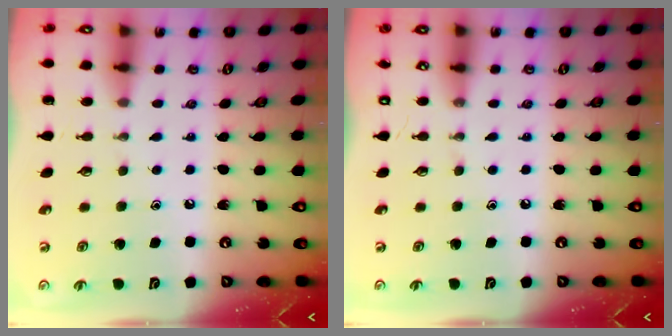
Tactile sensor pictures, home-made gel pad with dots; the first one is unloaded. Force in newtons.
{"total": 0.0}